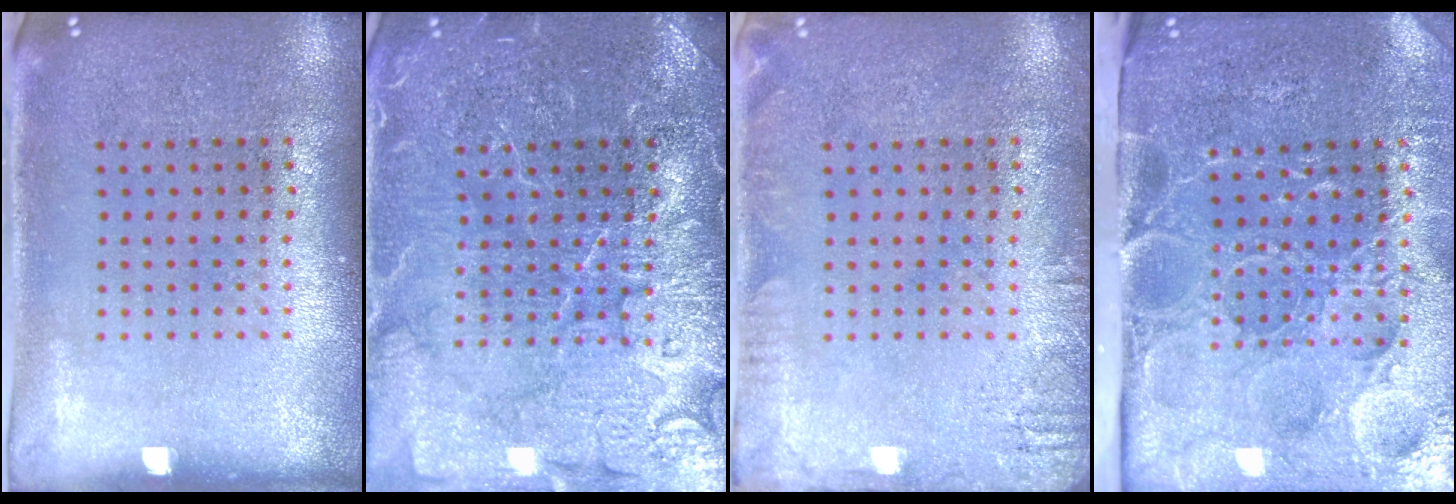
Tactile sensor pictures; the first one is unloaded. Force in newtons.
{"total": 7.1, "press": 7.0, "slide": 1.0}
{"total": 1.9, "press": 1.9, "slide": 0.3}
{"total": 5.1, "press": 4.3, "slide": 2.8}